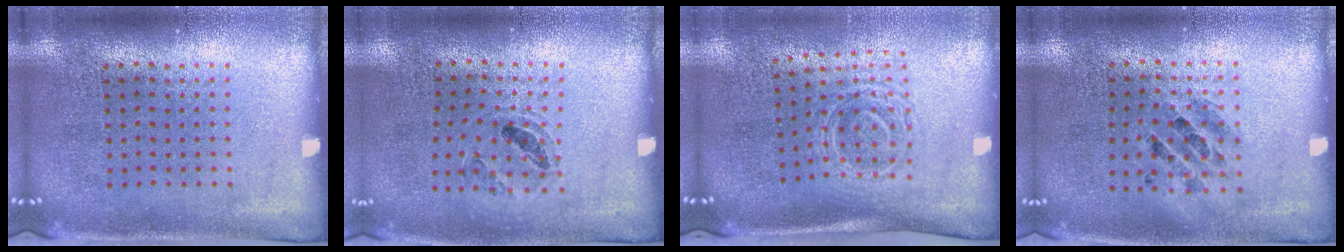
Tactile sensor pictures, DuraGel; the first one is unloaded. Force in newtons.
{"total": 0.9, "press": 0.9, "slide": 0.1}
{"total": 1.7, "press": 1.3, "slide": 1.1}
{"total": 1.2, "press": 1.1, "slide": 0.4}